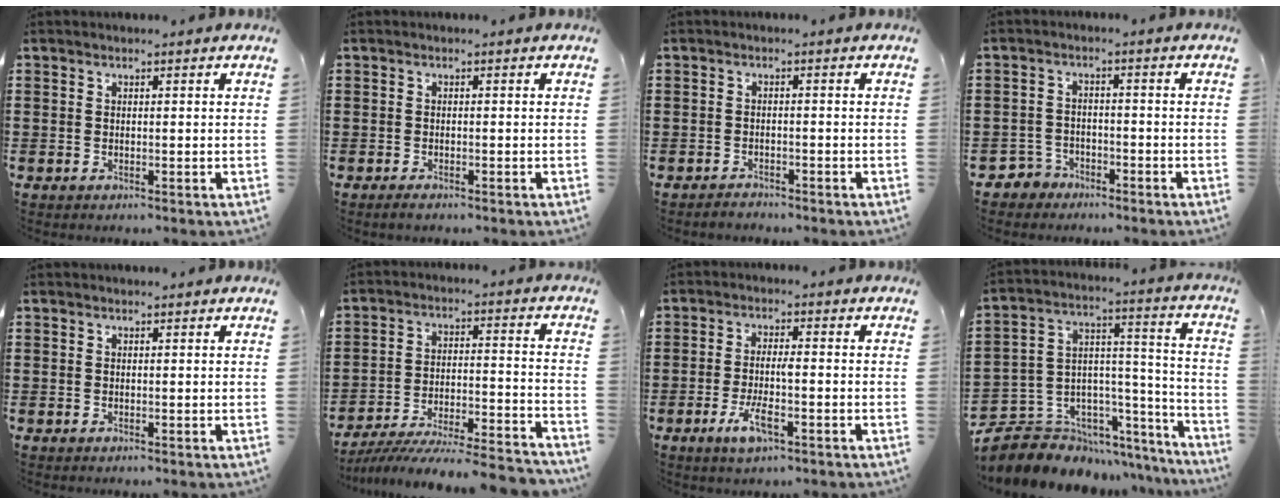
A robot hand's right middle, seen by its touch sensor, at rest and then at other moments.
{"total": 0.8, "force": [-0.6, 0.2, 0.4], "torque": [-0.010, -0.005, -0.012]}
{"total": 1.4, "force": [-1.4, 0.2, 0.0], "torque": [-0.004, 0.003, -0.031]}
{"total": 2.9, "force": [-2.6, 1.3, 0.0], "torque": [-0.015, 0.000, -0.059]}
{"total": 0.0}
{"total": 7.6, "force": [-7.3, 0.1, 2.3], "torque": [-0.036, 0.002, -0.145]}
{"total": 4.9, "force": [-2.0, 1.2, 4.3], "torque": [-0.090, -0.003, -0.043]}
{"total": 6.4, "force": [-4.6, 4.5, -0.4], "torque": [-0.016, -0.012, -0.084]}